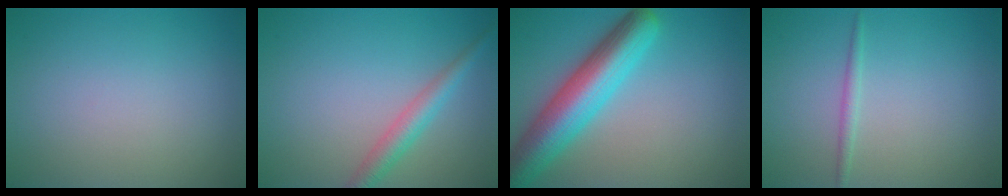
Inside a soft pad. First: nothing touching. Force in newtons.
{"total": 2.7, "press": 2.7, "slide": 0.1}
{"total": 8.1, "press": 8.1, "slide": 0.4}
{"total": 1.0, "press": 1.0, "slide": 0.0}